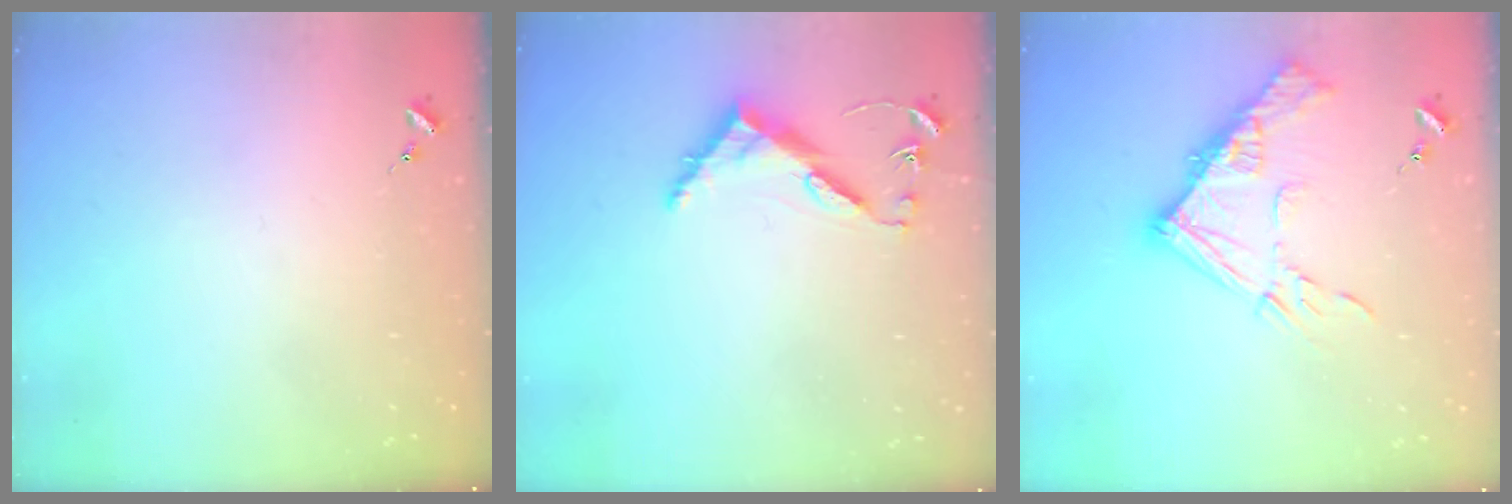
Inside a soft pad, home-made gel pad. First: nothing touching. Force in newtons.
{"total": 8.2, "press": 8.1, "slide": 0.6}
{"total": 14.5, "press": 14.4, "slide": 1.6}